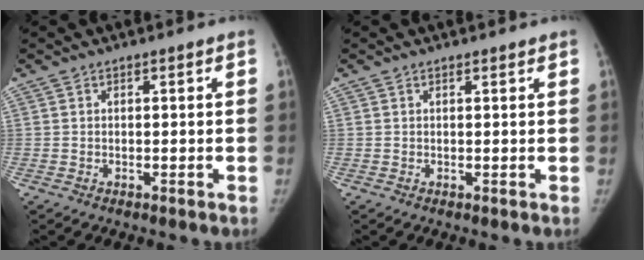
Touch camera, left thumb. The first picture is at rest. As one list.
[{"total": 0.8, "force": [0.7, 0.2, 0.3], "torque": [-0.005, -0.002, 0.011]}]